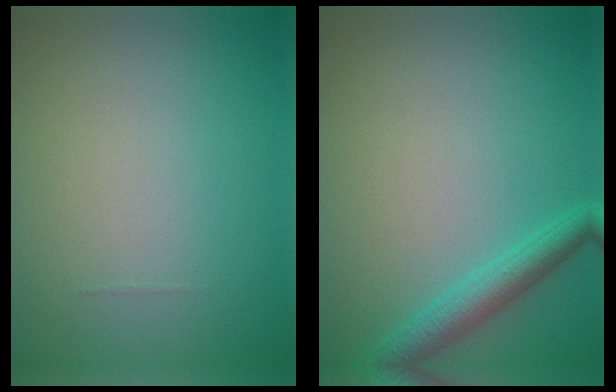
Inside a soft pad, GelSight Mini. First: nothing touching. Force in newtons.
{"total": 2.8, "press": 2.8, "slide": 0.1}